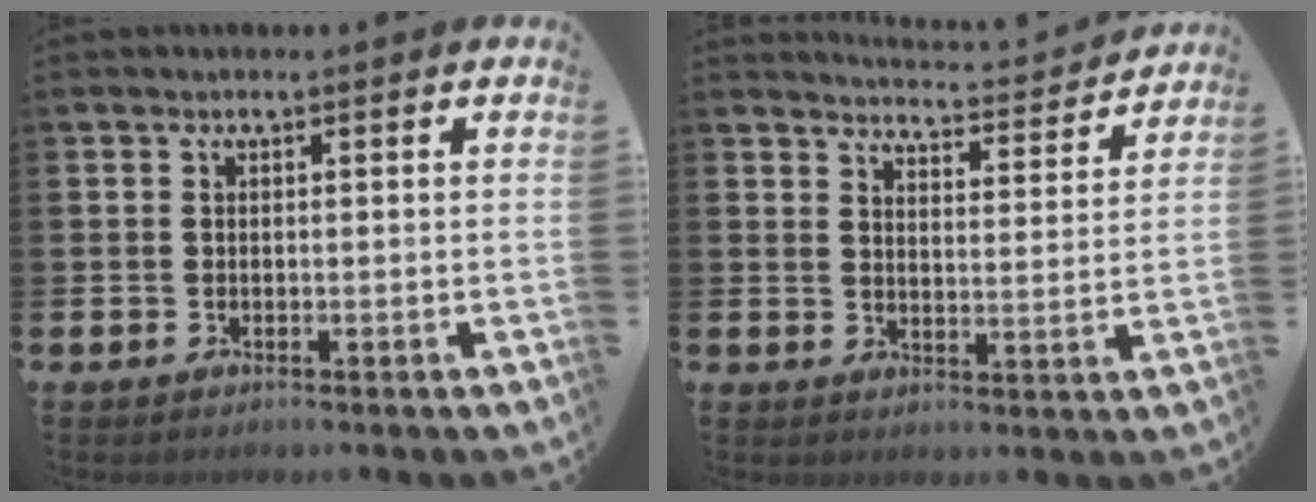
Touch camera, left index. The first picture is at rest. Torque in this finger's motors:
{"motor_torque": [0.62, -1.52, -0.03, -0.01]}